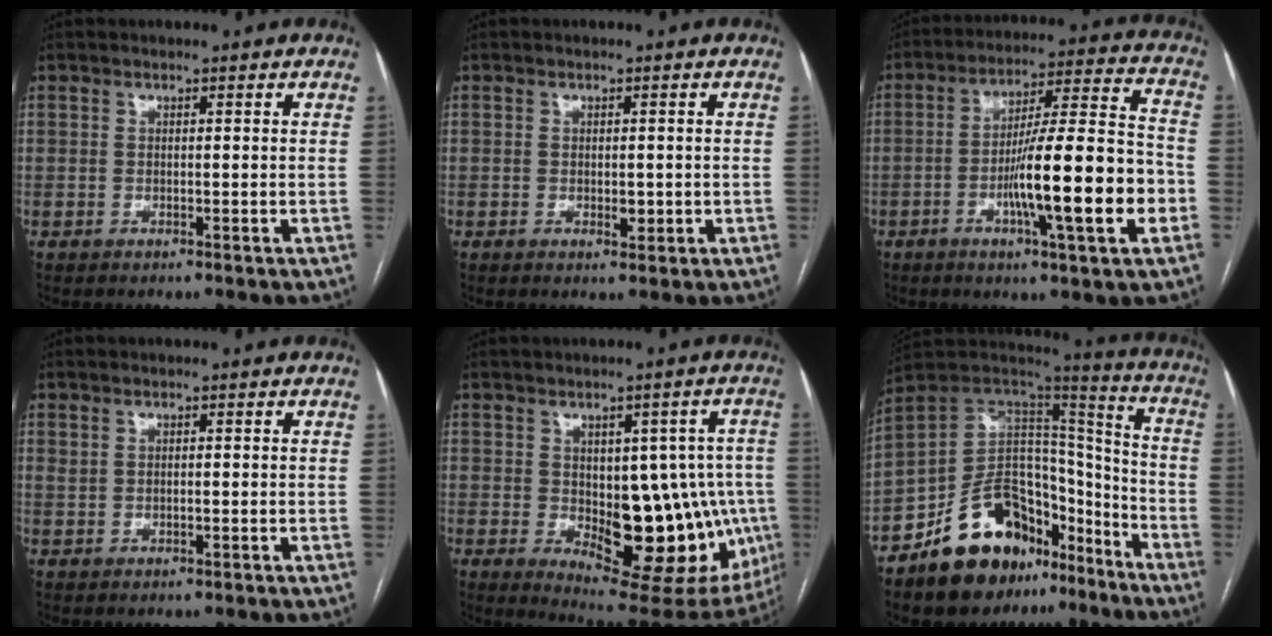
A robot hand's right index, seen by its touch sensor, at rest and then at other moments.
{"total": 1.9, "force": [-0.2, 1.1, 1.6], "torque": [-0.021, -0.002, 0.001]}
{"total": 17.2, "force": [-4.8, 0.9, 16.5], "torque": [-0.265, 0.003, -0.075]}
{"total": 1.0, "force": [0.3, 0.5, 0.8], "torque": [-0.021, 0.004, 0.012]}
{"total": 19.8, "force": [-2.8, 9.2, 17.2], "torque": [-0.179, 0.012, -0.008]}
{"total": 21.8, "force": [-14.0, 11.9, 11.7], "torque": [-0.196, 0.058, -0.226]}